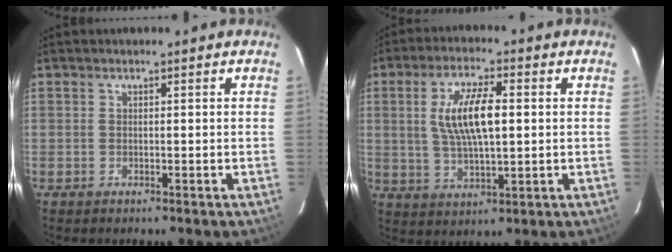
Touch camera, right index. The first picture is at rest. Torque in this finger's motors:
{"motor_torque": [0.69, -0.07, 0.59, 0.16]}